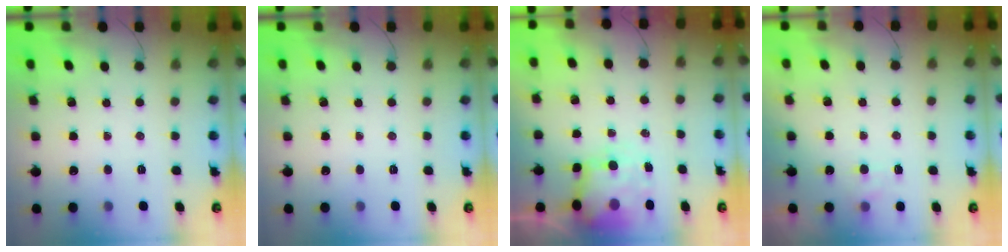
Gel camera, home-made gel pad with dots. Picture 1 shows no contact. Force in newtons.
{"total": 0.0}
{"total": 6.7, "press": 6.5, "slide": 1.4}
{"total": 2.0, "press": 1.6, "slide": 1.2}